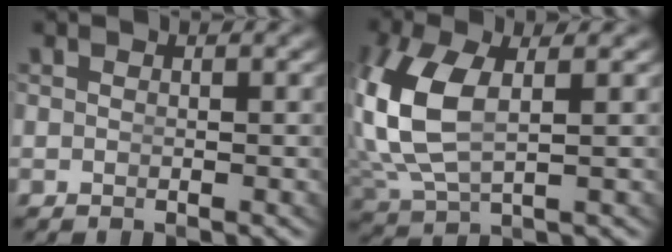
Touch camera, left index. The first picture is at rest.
{"total": 6.8, "force": [0.9, 4.3, 5.3], "torque": [-0.160, -0.028, 0.038]}